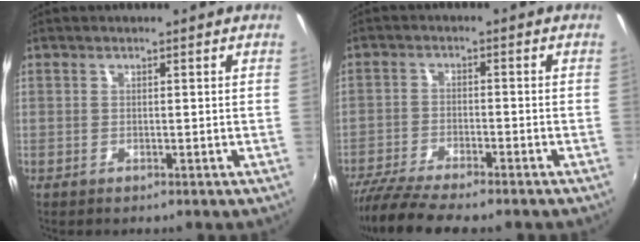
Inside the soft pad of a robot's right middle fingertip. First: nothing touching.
{"total": 8.9, "force": [-7.8, 1.0, 4.3], "torque": [-0.110, -0.029, -0.140]}